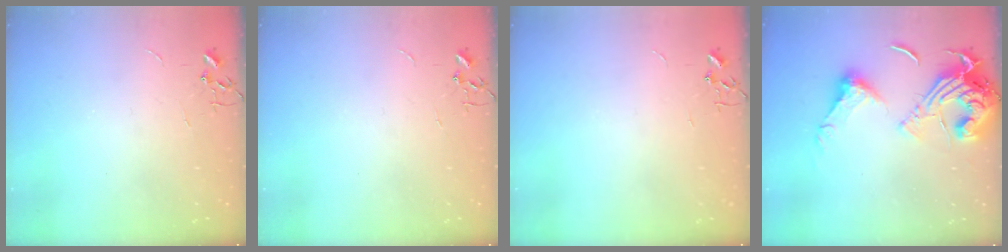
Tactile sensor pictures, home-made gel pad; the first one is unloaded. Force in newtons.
{"total": 0.0}
{"total": 0.0}
{"total": 16.9, "press": 16.7, "slide": 2.0}